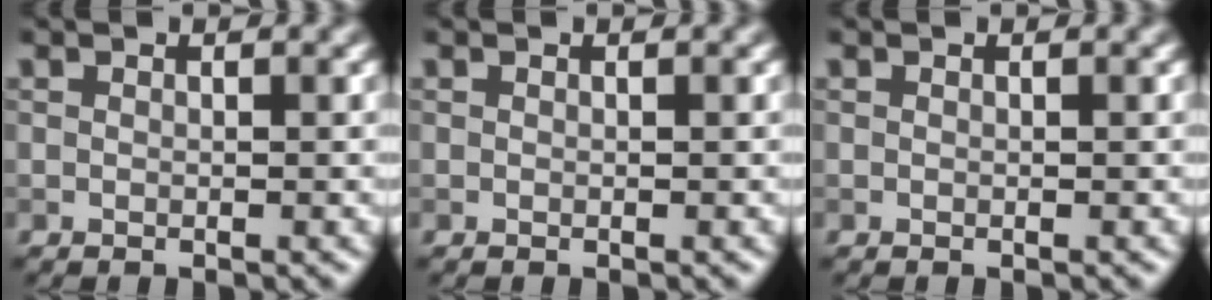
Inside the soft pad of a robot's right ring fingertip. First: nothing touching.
{"total": 0.0}
{"total": 0.0}